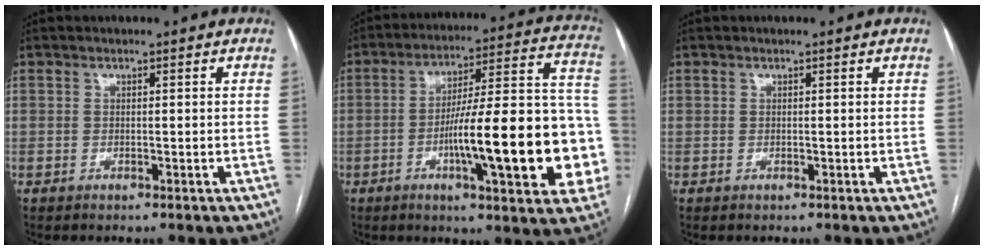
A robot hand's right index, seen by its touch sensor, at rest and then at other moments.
{"total": 22.8, "force": [-5.4, 3.3, 21.9], "torque": [-0.247, 0.029, -0.073]}
{"total": 0.0}